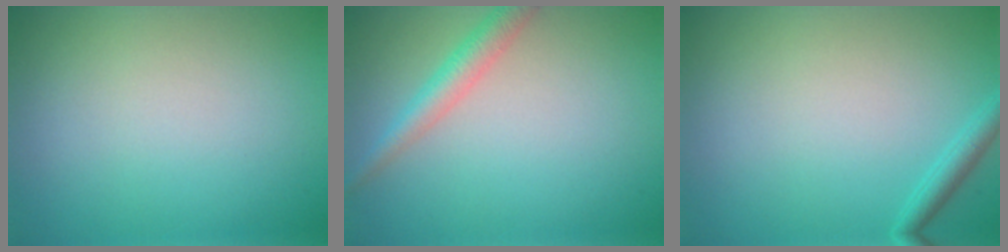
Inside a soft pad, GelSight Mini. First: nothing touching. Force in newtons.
{"total": 2.5, "press": 2.5, "slide": 0.1}
{"total": 1.5, "press": 1.5, "slide": 0.2}